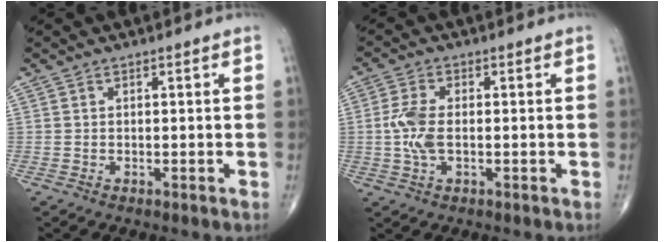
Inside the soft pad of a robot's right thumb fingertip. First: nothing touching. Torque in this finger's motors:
{"motor_torque": [0.92, 1.24, 0.64, -0.17, 0.08]}